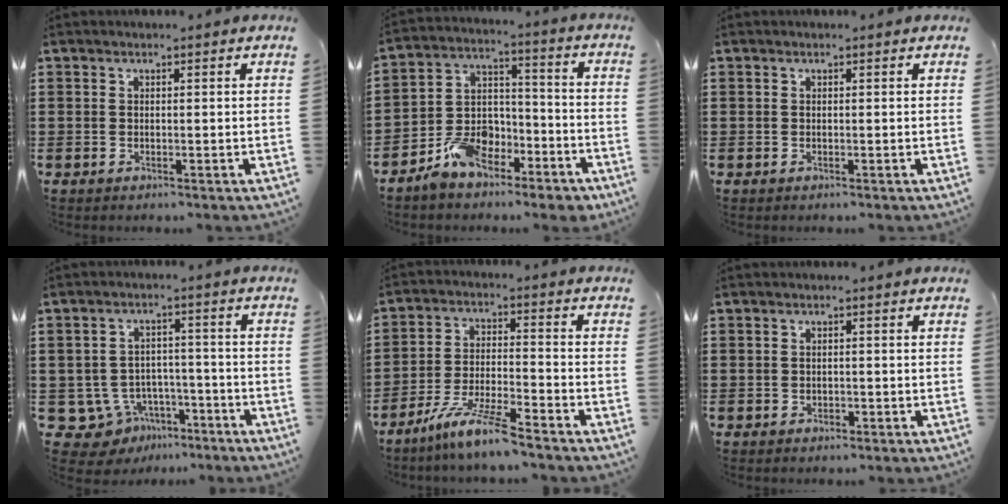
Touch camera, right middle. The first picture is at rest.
{"total": 8.4, "force": [-6.3, 4.7, 3.1], "torque": [-0.072, 0.024, -0.123]}
{"total": 0.0}
{"total": 6.5, "force": [-4.7, 4.2, 1.7], "torque": [-0.062, 0.014, -0.094]}
{"total": 8.3, "force": [-6.9, -0.1, 4.5], "torque": [-0.102, -0.013, -0.138]}
{"total": 0.6, "force": [-0.3, 0.4, 0.1], "torque": [-0.004, 0.002, -0.008]}